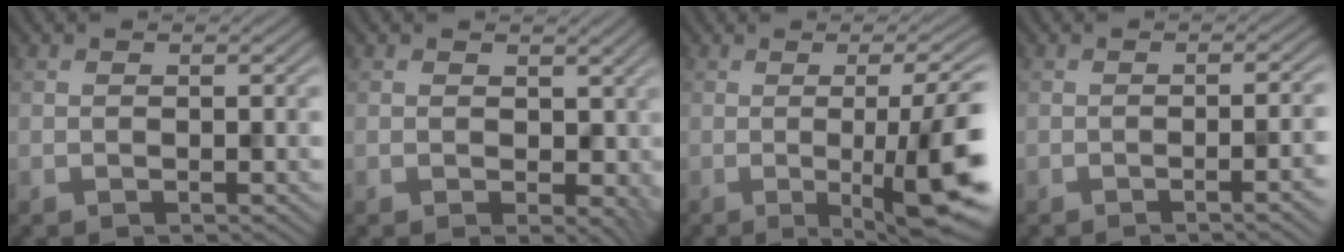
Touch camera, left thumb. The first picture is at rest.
{"total": 3.9, "force": [0.2, 2.8, 2.7], "torque": [-0.048, -0.011, 0.005]}
{"total": 11.8, "force": [-1.8, 2.6, 11.3], "torque": [-0.143, 0.000, -0.025]}
{"total": 4.6, "force": [-1.5, 1.2, 4.2], "torque": [-0.045, 0.003, -0.023]}